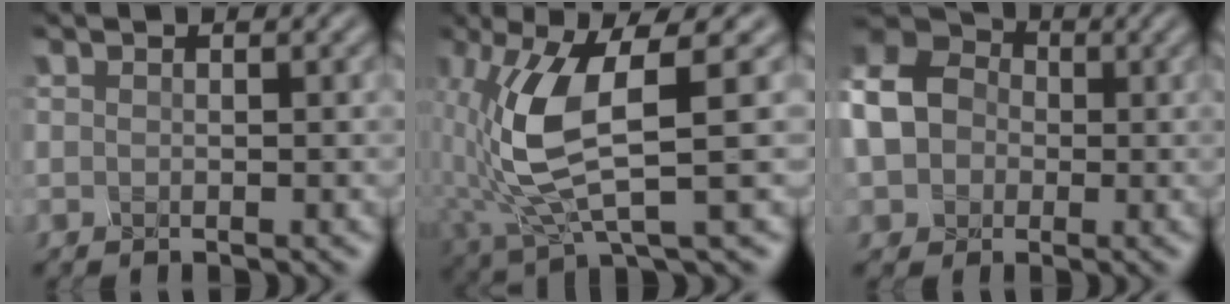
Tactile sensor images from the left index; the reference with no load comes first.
{"total": 6.3, "force": [0.4, 1.2, 6.2], "torque": [-0.155, -0.009, 0.023]}
{"total": 6.2, "force": [-0.4, 5.6, 2.5], "torque": [-0.084, 0.013, -0.024]}